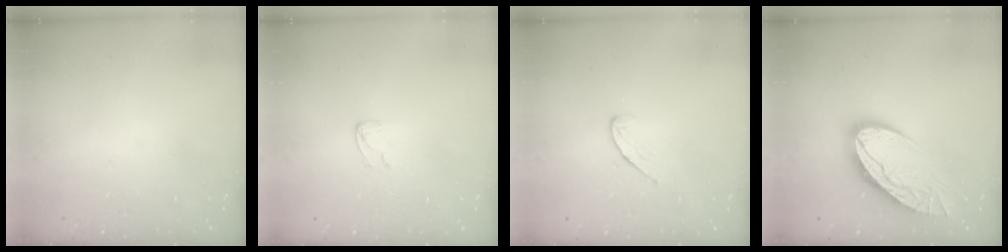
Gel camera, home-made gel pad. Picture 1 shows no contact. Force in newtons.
{"total": 3.8, "press": 3.8, "slide": 0.3}
{"total": 5.4, "press": 5.4, "slide": 0.5}
{"total": 14.0, "press": 13.9, "slide": 1.4}